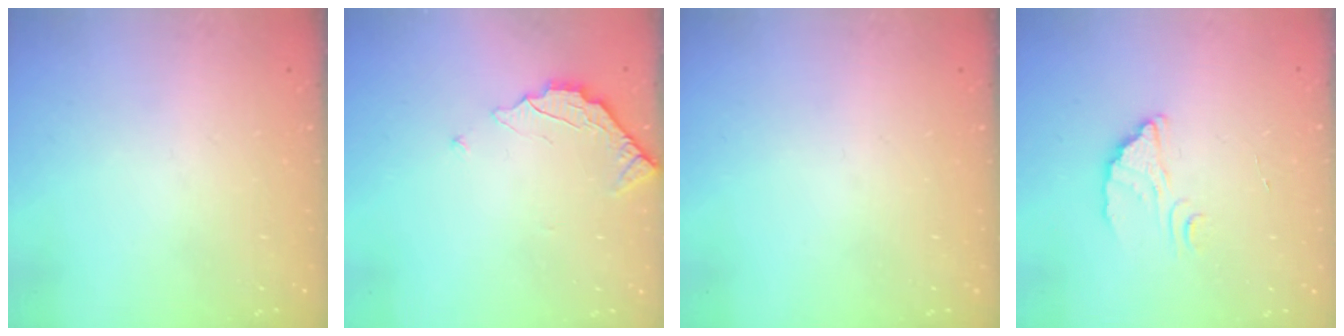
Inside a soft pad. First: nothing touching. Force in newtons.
{"total": 3.0, "press": 3.0, "slide": 0.3}
{"total": 0.0}
{"total": 2.6, "press": 2.6, "slide": 0.1}